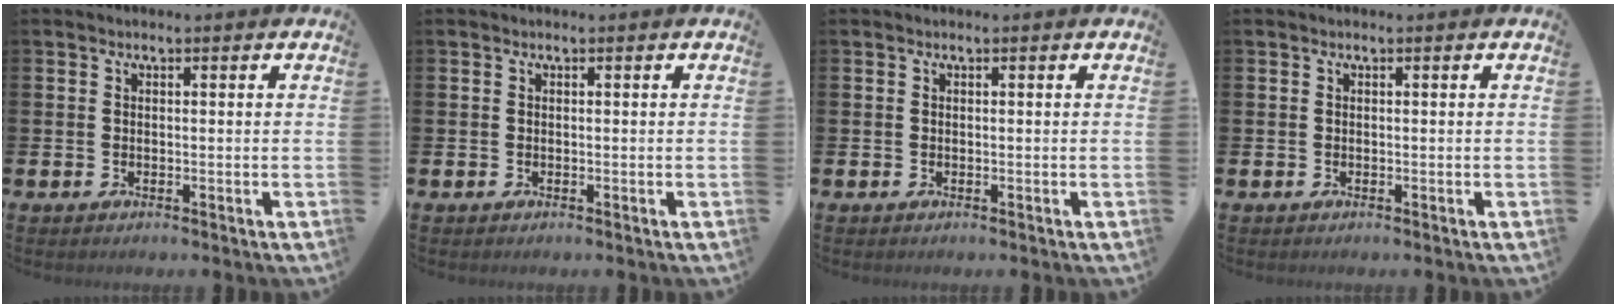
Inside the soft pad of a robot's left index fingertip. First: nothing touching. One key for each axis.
{"total": 0.0}
{"total": 0.0}
{"total": 0.0}